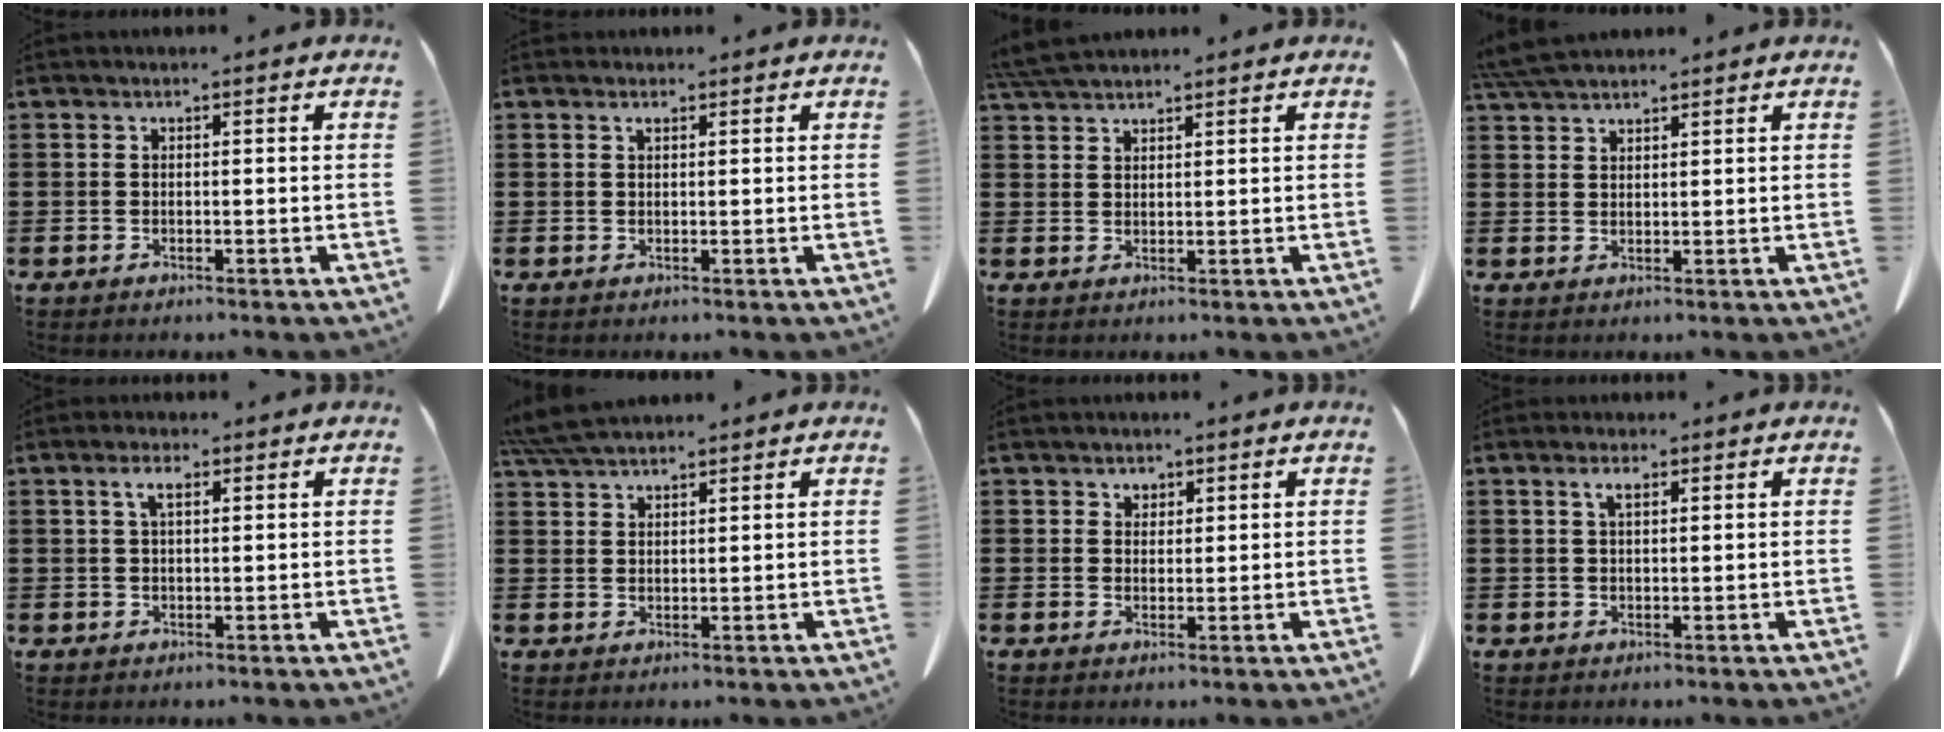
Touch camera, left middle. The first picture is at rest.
{"total": 0.7, "force": [0.5, 0.3, 0.5], "torque": [-0.012, 0.000, 0.011]}
{"total": 4.1, "force": [3.7, 0.6, 1.6], "torque": [-0.043, -0.004, 0.072]}
{"total": 4.5, "force": [4.0, 0.7, 1.9], "torque": [-0.049, -0.004, 0.077]}
{"total": 2.9, "force": [1.3, 0.9, 2.4], "torque": [-0.053, 0.005, 0.023]}
{"total": 5.2, "force": [4.6, 0.9, 2.2], "torque": [-0.056, -0.007, 0.088]}
{"total": 1.6, "force": [1.3, 0.8, 0.2], "torque": [0.001, -0.001, 0.025]}
{"total": 2.3, "force": [1.3, 0.7, 1.8], "torque": [-0.032, -0.001, 0.021]}